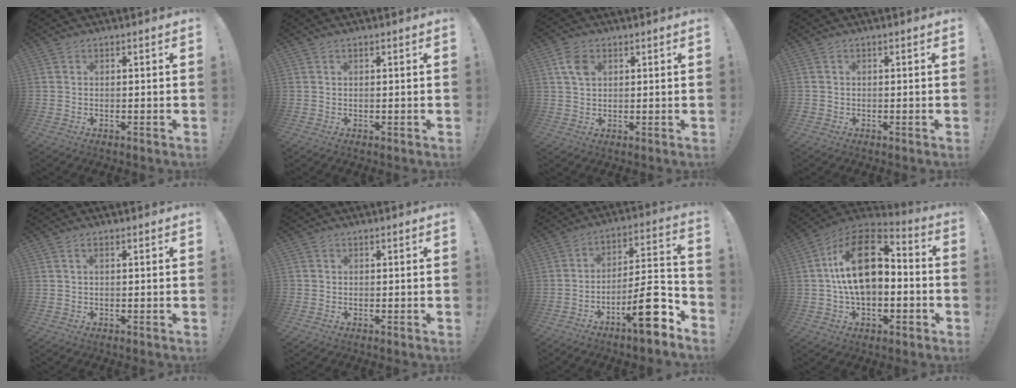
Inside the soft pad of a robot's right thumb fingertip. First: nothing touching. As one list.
[{"total": 0.0}, {"total": 5.9, "force": [2.3, 4.3, 3.4], "torque": [-0.063, 0.001, 0.042]}, {"total": 1.2, "force": [-0.4, 1.1, 0.1], "torque": [-0.002, 0.003, -0.008]}, {"total": 1.2, "force": [0.4, 0.5, 1.0], "torque": [-0.021, 0.003, 0.007]}, {"total": 0.8, "force": [-0.3, 0.7, 0.1], "torque": [0.000, 0.002, -0.006]}, {"total": 17.1, "force": [-9.2, 4.6, 13.7], "torque": [-0.193, 0.056, -0.144]}, {"total": 21.3, "force": [2.8, 13.2, 16.5], "torque": [-0.263, 0.007, 0.054]}]